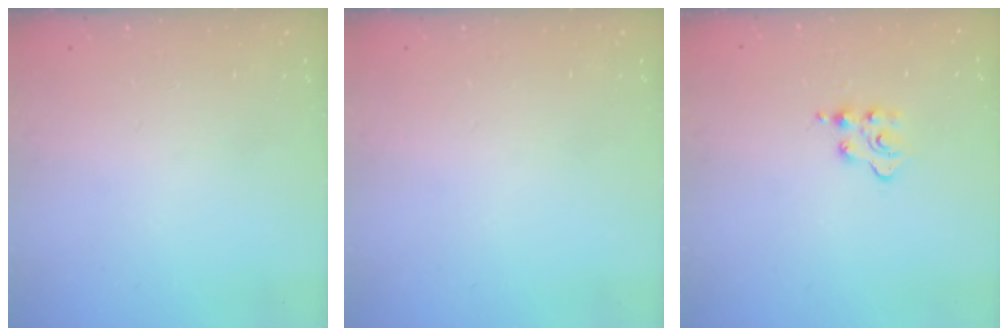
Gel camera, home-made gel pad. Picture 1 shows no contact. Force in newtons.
{"total": 0.0}
{"total": 3.5, "press": 3.5, "slide": 0.4}